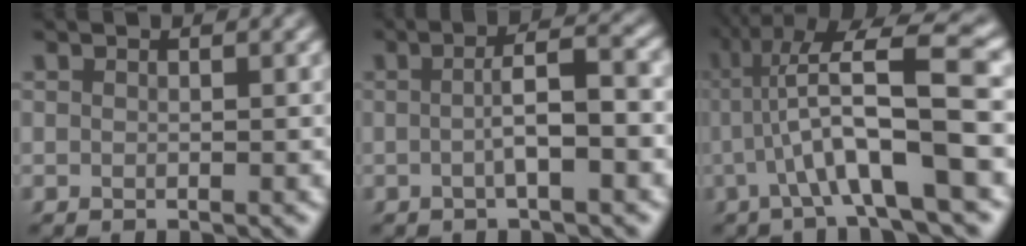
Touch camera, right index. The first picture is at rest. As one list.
[{"total": 3.6, "force": [-0.8, 0.4, 3.4], "torque": [-0.056, 0.006, -0.015]}, {"total": 10.1, "force": [1.0, 3.5, 9.5], "torque": [-0.146, 0.020, 0.010]}]